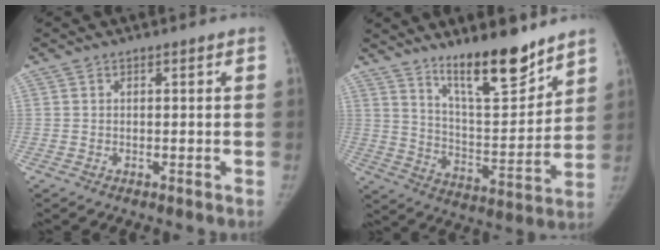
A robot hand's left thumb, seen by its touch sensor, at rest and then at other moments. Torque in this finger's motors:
{"motor_torque": [0.30, -0.47, 1.45, -1.32, 0.15]}